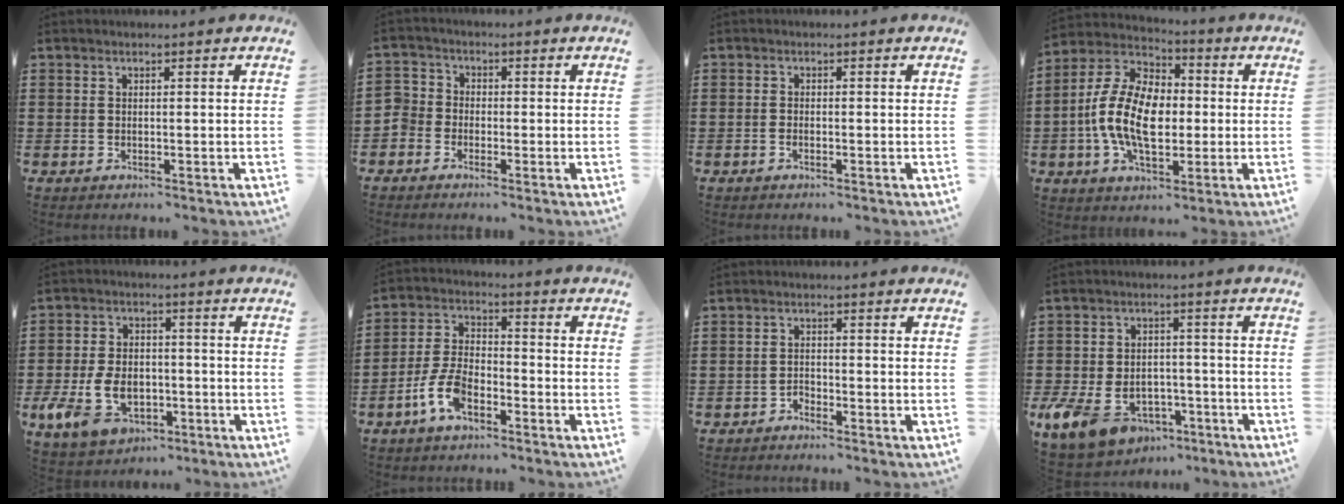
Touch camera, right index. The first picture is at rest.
{"total": 3.1, "force": [-2.0, 2.3, 0.3], "torque": [-0.032, -0.001, -0.052]}
{"total": 0.8, "force": [-0.5, 0.3, 0.5], "torque": [-0.011, -0.004, -0.009]}
{"total": 12.2, "force": [-1.5, 7.5, 9.4], "torque": [-0.229, 0.005, -0.034]}
{"total": 9.1, "force": [-3.0, 6.2, 5.9], "torque": [-0.151, 0.006, -0.058]}
{"total": 7.3, "force": [-3.9, 3.6, 5.0], "torque": [-0.131, -0.001, -0.081]}
{"total": 1.5, "force": [-1.4, 0.5, 0.1], "torque": [-0.006, 0.003, -0.031]}
{"total": 8.7, "force": [-4.9, 5.6, 4.6], "torque": [-0.128, 0.013, -0.095]}